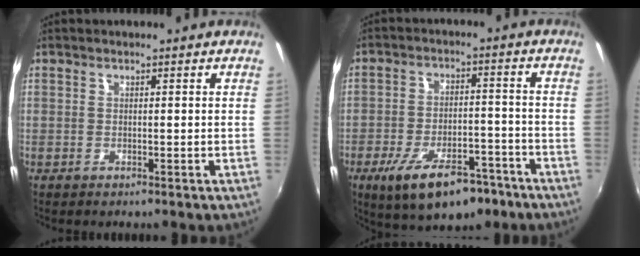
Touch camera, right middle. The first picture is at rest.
{"total": 14.6, "force": [-9.1, 6.1, 9.6], "torque": [-0.182, -0.012, -0.135]}